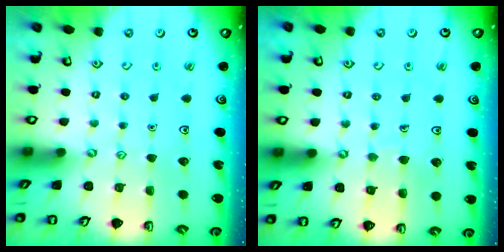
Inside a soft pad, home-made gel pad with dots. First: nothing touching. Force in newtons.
{"total": 4.7, "press": 4.7, "slide": 0.3}